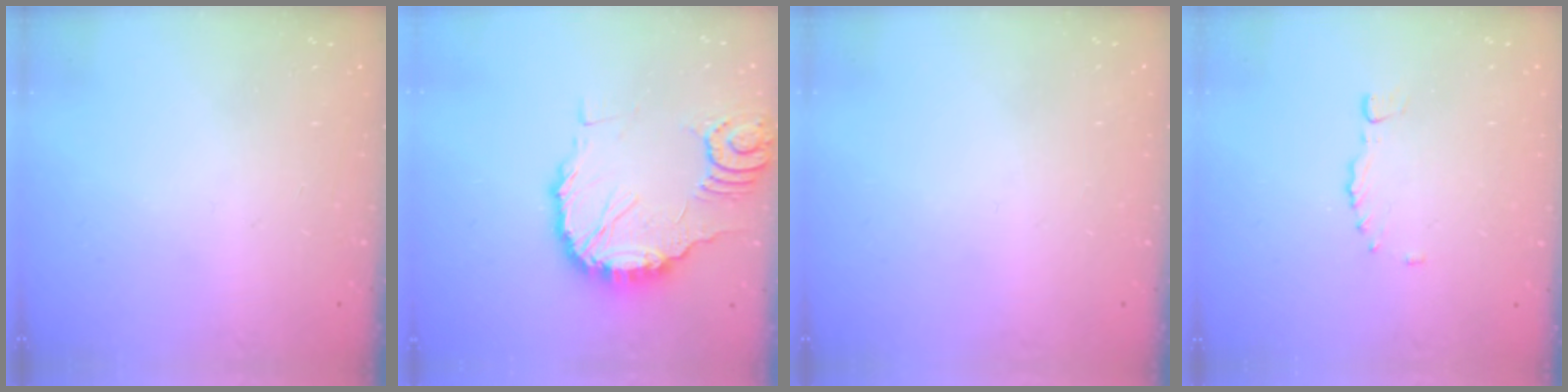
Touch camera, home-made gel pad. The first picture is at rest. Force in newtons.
{"total": 15.1, "press": 15.0, "slide": 1.7}
{"total": 0.0}
{"total": 1.1, "press": 0.9, "slide": 0.7}